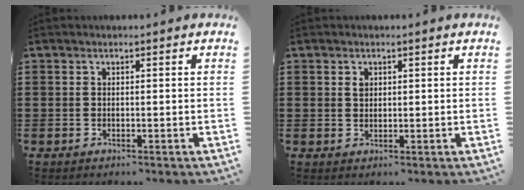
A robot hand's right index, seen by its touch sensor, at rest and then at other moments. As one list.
[{"total": 1.1, "force": [0.5, 0.8, 0.6], "torque": [-0.013, 0.003, 0.010]}]